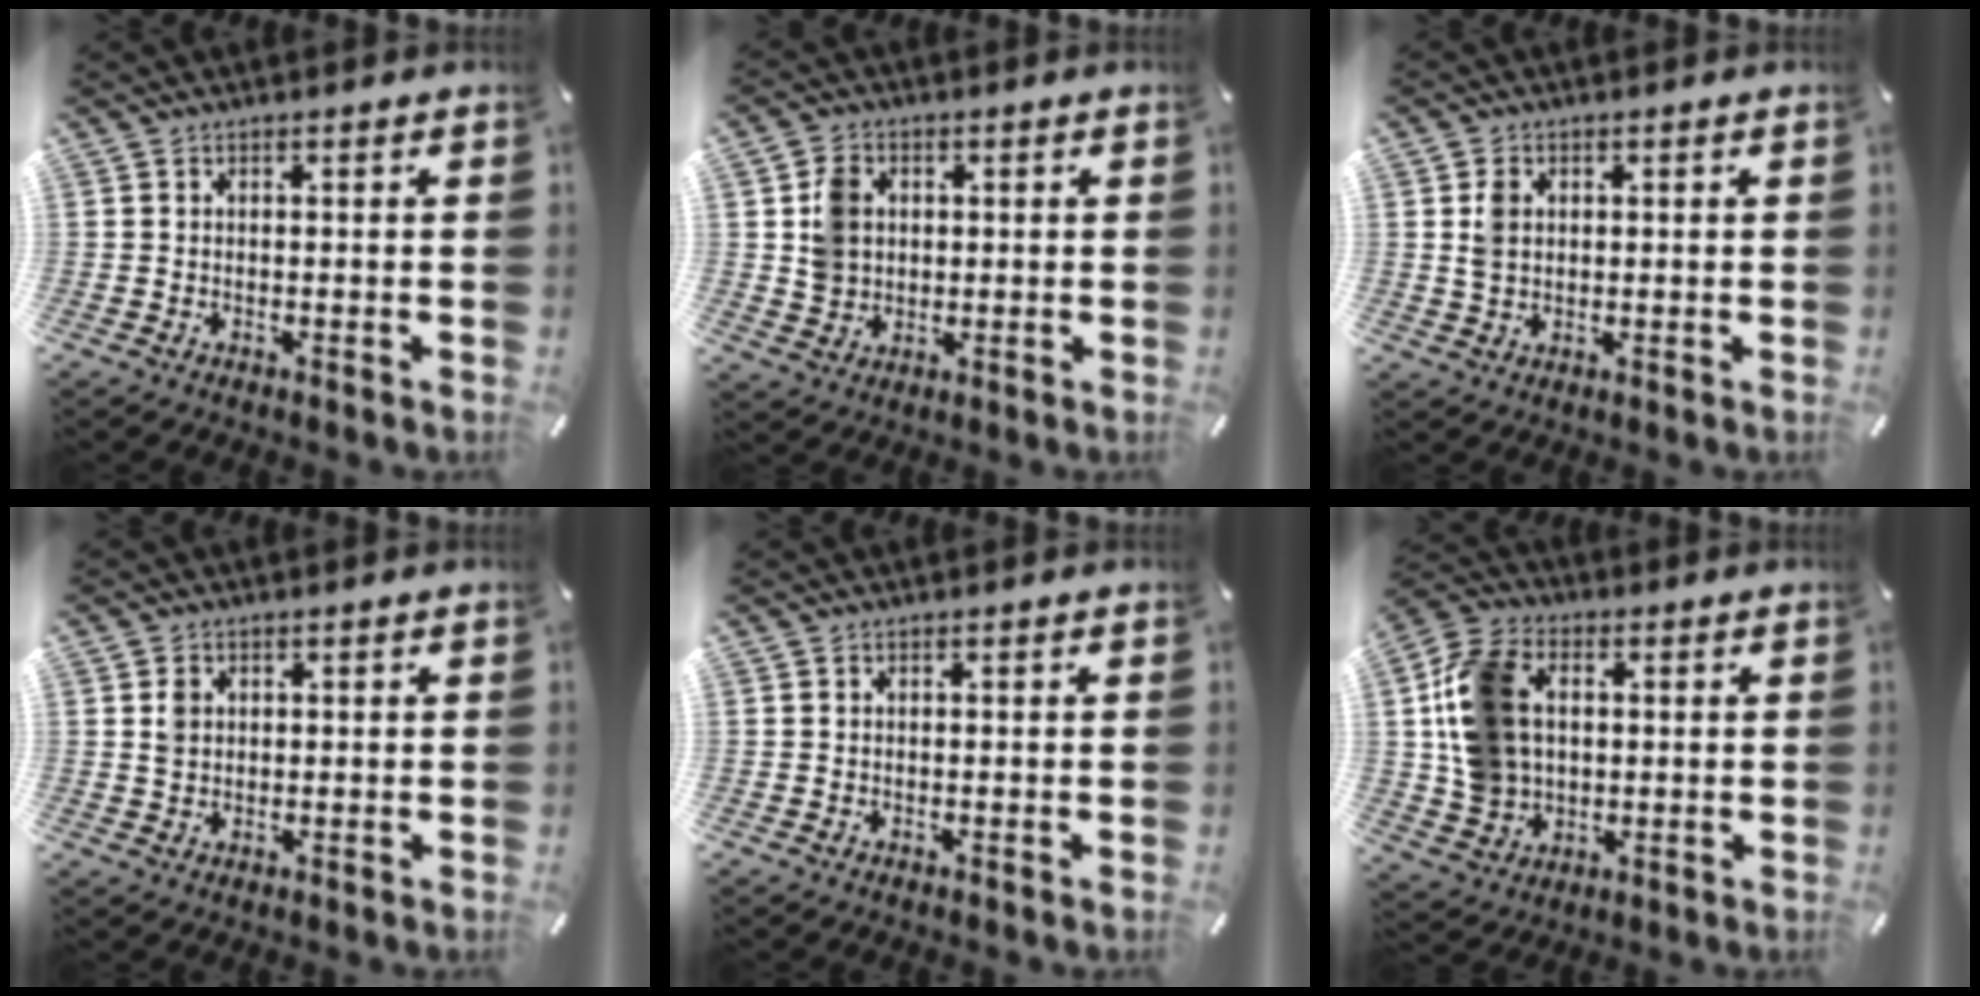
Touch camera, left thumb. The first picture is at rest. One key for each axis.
{"total": 6.3, "fx": 1.2, "fy": 5.7, "fz": 2.5, "tx": -0.043, "ty": 0.010, "tz": 0.024}
{"total": 3.9, "fx": 0.7, "fy": 3.1, "fz": 2.3, "tx": -0.048, "ty": 0.007, "tz": 0.014}
{"total": 2.6, "fx": 0.6, "fy": 2.2, "fz": 1.0, "tx": -0.024, "ty": 0.006, "tz": 0.010}
{"total": 0.0}
{"total": 14.6, "fx": 2.1, "fy": 11.6, "fz": 8.6, "tx": -0.185, "ty": 0.022, "tz": 0.045}